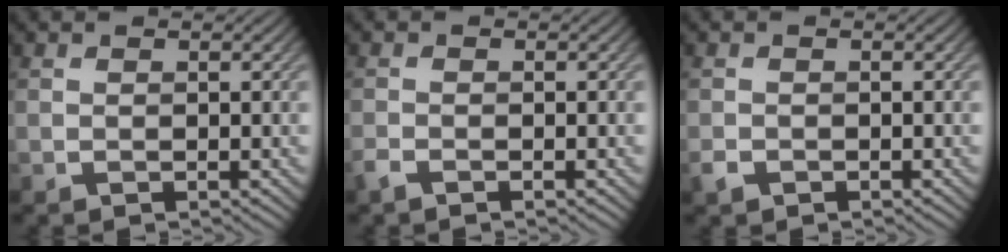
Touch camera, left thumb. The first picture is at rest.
{"total": 1.2, "force": [-1.0, 0.2, 0.6], "torque": [-0.018, -0.003, -0.023]}
{"total": 1.2, "force": [-0.8, 0.8, 0.5], "torque": [-0.013, -0.003, -0.018]}